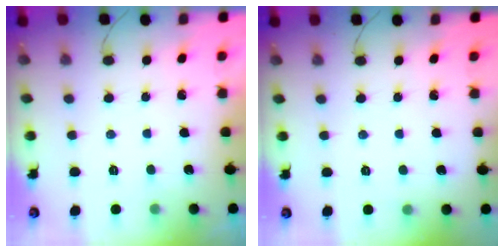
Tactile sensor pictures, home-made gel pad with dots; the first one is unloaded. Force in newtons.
{"total": 2.4, "press": 1.6, "slide": 1.8}